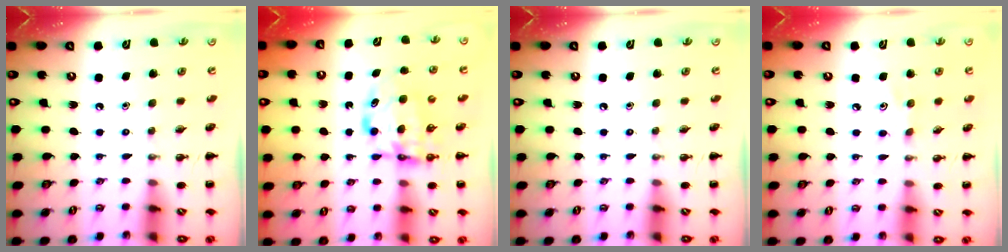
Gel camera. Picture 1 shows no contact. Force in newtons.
{"total": 5.7, "press": 5.6, "slide": 1.4}
{"total": 0.0}
{"total": 3.2, "press": 3.0, "slide": 0.9}